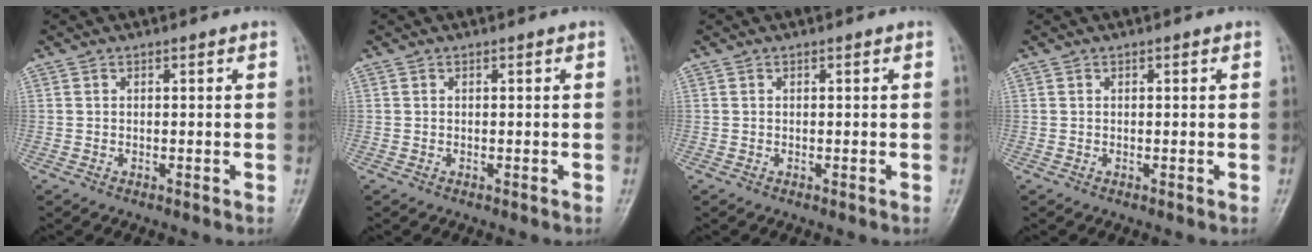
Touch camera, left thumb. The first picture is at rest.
{"total": 0.0}
{"total": 0.0}
{"total": 0.0}